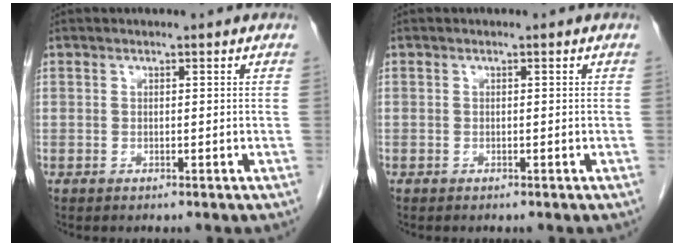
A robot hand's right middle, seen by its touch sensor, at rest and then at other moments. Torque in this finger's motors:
{"motor_torque": [0.96, -1.18, 0.14, 0.01]}